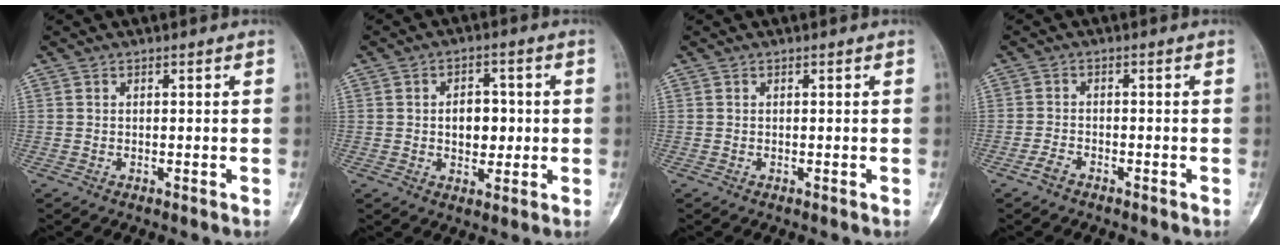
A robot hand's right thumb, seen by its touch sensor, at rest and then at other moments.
{"total": 6.6, "force": [0.1, 4.5, 4.8], "torque": [-0.046, 0.004, 0.004]}
{"total": 0.0}
{"total": 2.1, "force": [-1.6, 0.9, 1.0], "torque": [-0.029, 0.010, -0.032]}